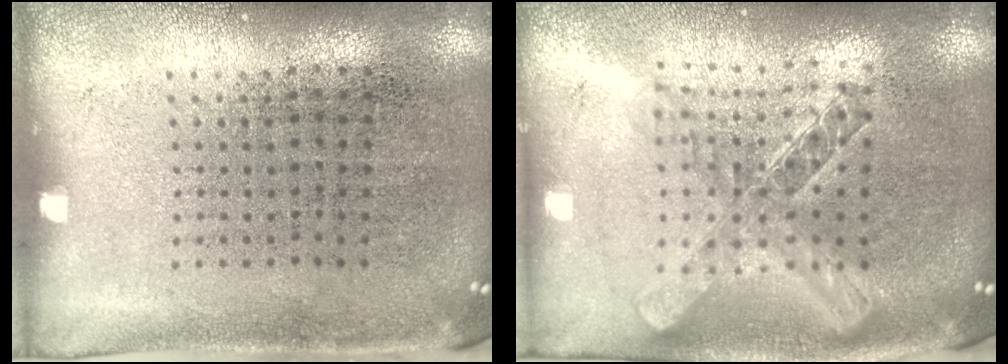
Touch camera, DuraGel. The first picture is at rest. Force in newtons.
{"total": 2.0, "press": 1.7, "slide": 1.1}